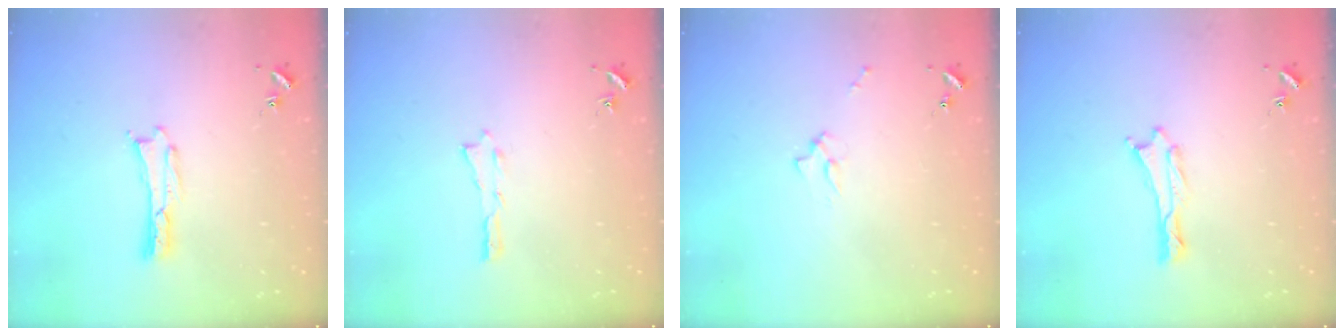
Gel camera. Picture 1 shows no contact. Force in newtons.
{"total": 0.0}
{"total": 1.7, "press": 1.6, "slide": 0.2}
{"total": 0.0}